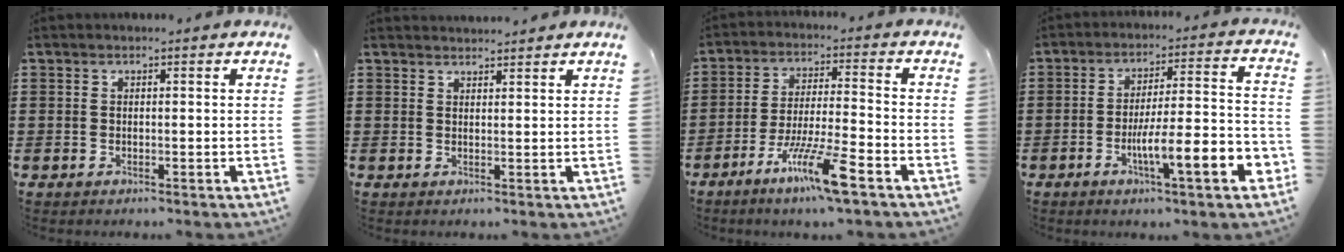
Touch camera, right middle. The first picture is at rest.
{"total": 1.7, "force": [1.6, 0.2, 0.0], "torque": [0.004, 0.000, 0.030]}
{"total": 9.9, "force": [-6.2, 0.7, 7.6], "torque": [-0.145, -0.007, -0.115]}
{"total": 9.7, "force": [-4.5, 1.0, 8.5], "torque": [-0.137, -0.013, -0.081]}